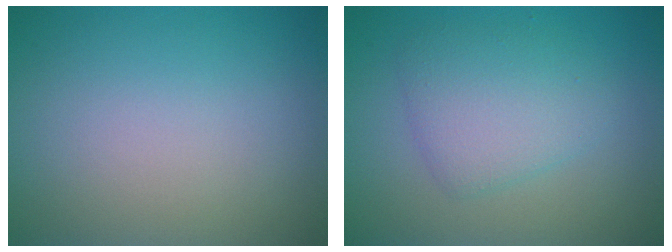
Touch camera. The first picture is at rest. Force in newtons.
{"total": 3.7, "press": 3.7, "slide": 0.1}